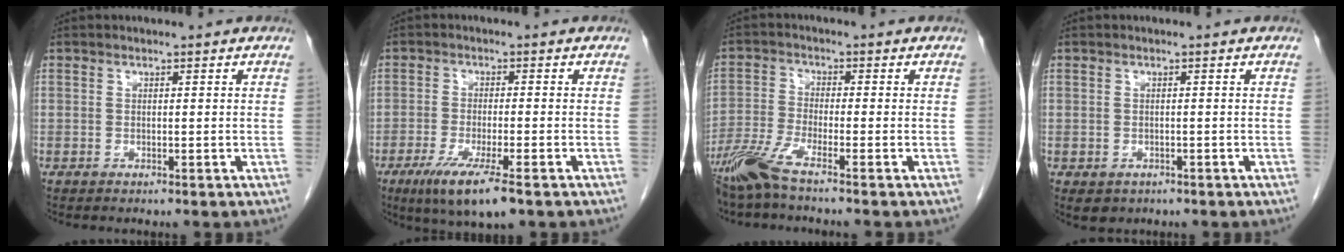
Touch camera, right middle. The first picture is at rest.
{"total": 8.3, "force": [-4.9, 0.8, 6.6], "torque": [-0.119, -0.023, -0.079]}
{"total": 6.0, "force": [-4.7, -0.4, 3.7], "torque": [-0.084, -0.021, -0.102]}
{"total": 2.5, "force": [-1.3, 1.9, 0.8], "torque": [-0.008, 0.000, -0.009]}